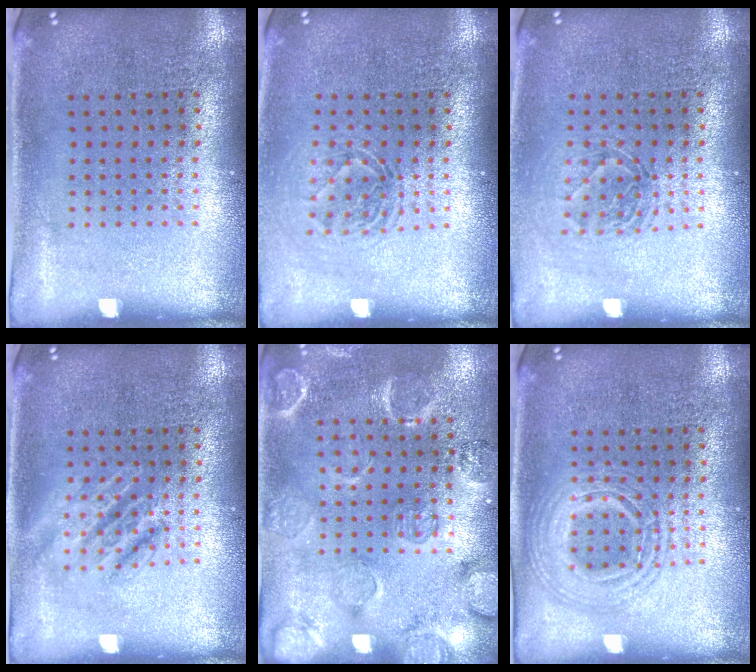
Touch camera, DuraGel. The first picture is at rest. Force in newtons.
{"total": 1.5, "press": 1.2, "slide": 0.9}
{"total": 1.3, "press": 1.2, "slide": 0.6}
{"total": 2.3, "press": 2.2, "slide": 0.3}
{"total": 2.5, "press": 2.2, "slide": 1.2}
{"total": 2.8, "press": 2.7, "slide": 0.2}